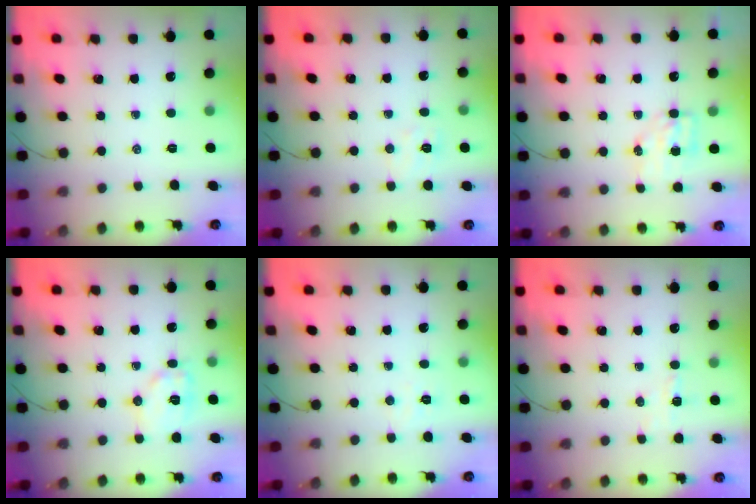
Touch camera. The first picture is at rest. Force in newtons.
{"total": 4.5, "press": 4.4, "slide": 1.2}
{"total": 4.9, "press": 4.8, "slide": 0.7}
{"total": 9.5, "press": 9.5, "slide": 0.3}
{"total": 3.1, "press": 3.0, "slide": 0.7}
{"total": 3.0, "press": 2.8, "slide": 0.9}